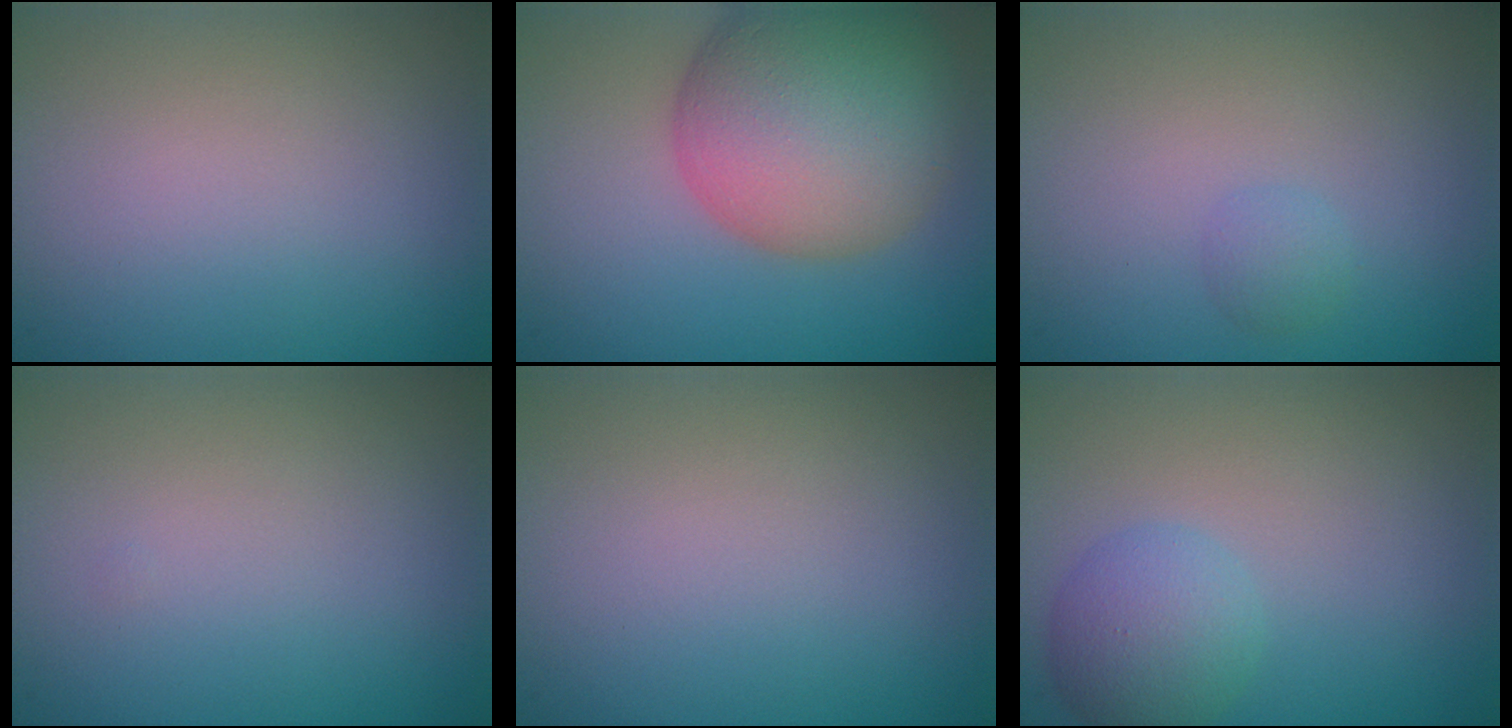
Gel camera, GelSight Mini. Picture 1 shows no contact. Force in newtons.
{"total": 11.2, "press": 11.2, "slide": 0.6}
{"total": 0.9, "press": 0.8, "slide": 0.1}
{"total": 0.0}
{"total": 0.0}
{"total": 3.3, "press": 3.3, "slide": 0.2}